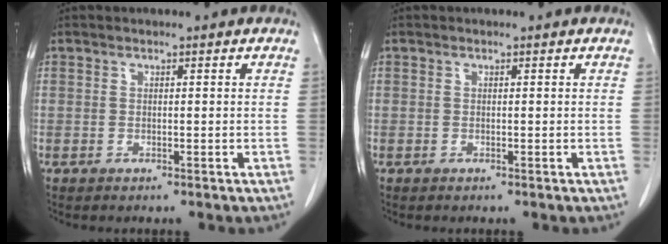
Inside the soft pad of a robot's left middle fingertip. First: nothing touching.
{"total": 0.0}